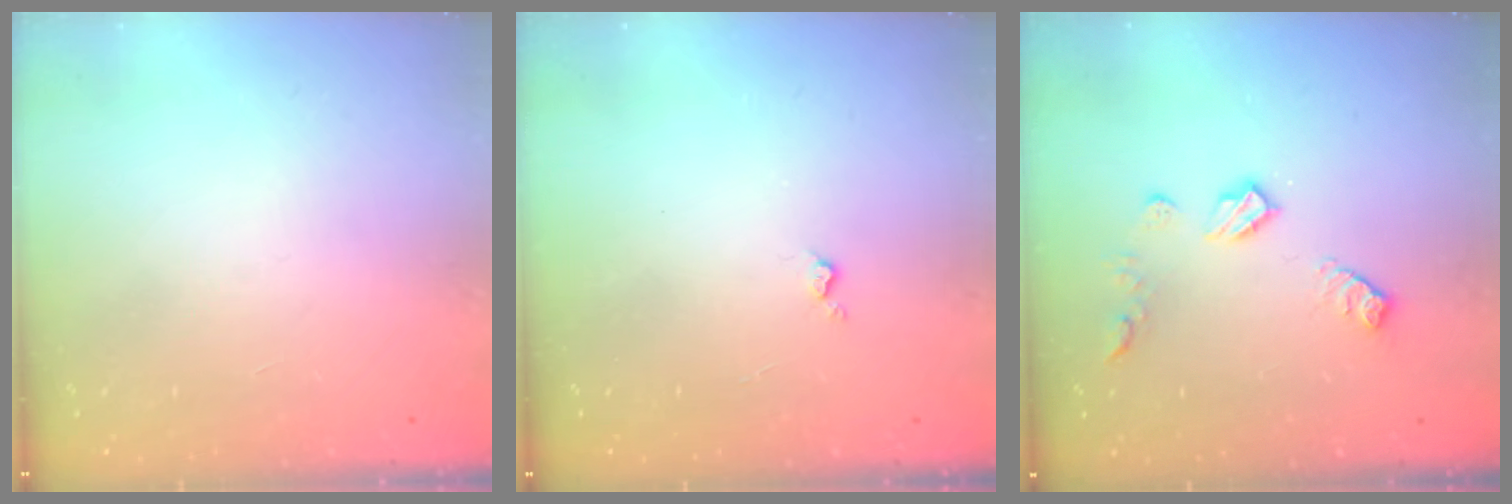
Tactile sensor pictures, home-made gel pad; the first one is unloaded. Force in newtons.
{"total": 2.9, "press": 2.9, "slide": 0.5}
{"total": 8.8, "press": 8.8, "slide": 0.3}